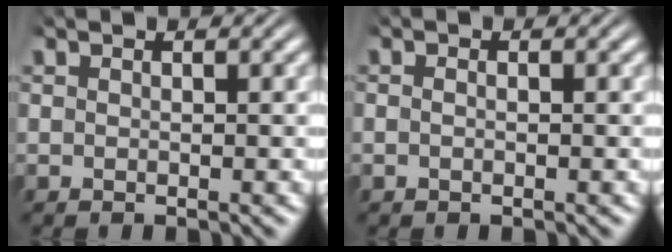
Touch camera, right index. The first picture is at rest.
{"total": 0.7, "force": [-0.3, 0.3, 0.5], "torque": [-0.009, 0.001, -0.009]}